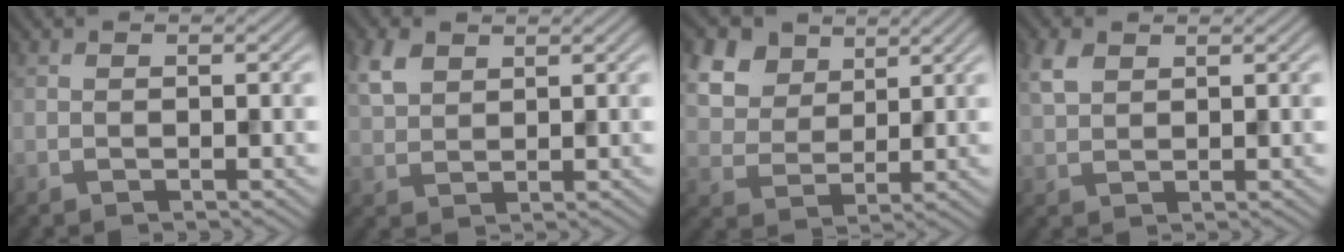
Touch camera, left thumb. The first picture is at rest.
{"total": 4.0, "force": [2.2, 2.4, 2.3], "torque": [-0.060, 0.005, 0.047]}
{"total": 9.8, "force": [5.4, 6.7, 4.7], "torque": [-0.176, 0.004, 0.120]}
{"total": 3.0, "force": [1.6, 1.7, 1.8], "torque": [-0.048, 0.005, 0.033]}